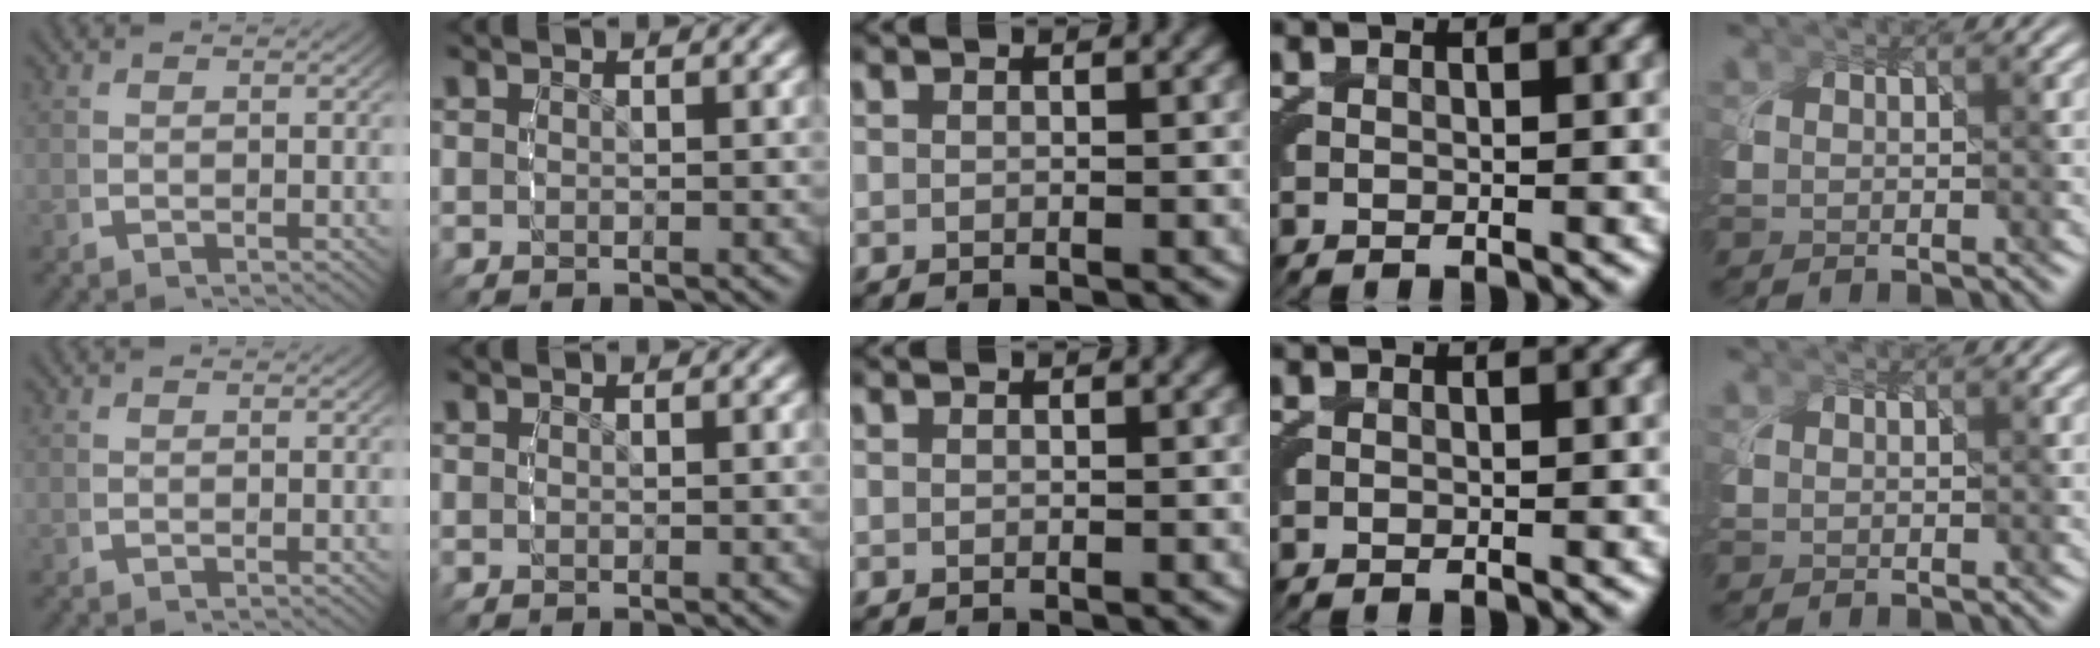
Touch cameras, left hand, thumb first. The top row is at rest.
{}